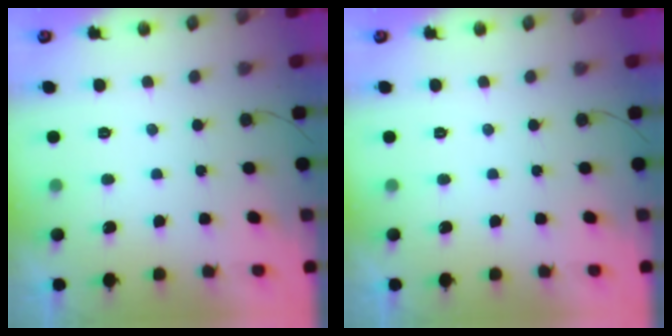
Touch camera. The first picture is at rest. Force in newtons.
{"total": 0.0}